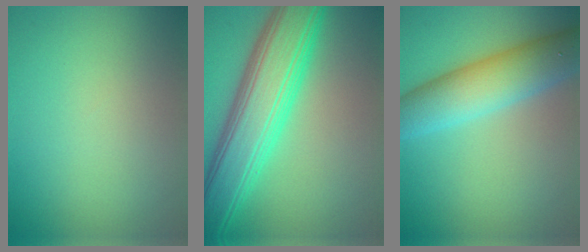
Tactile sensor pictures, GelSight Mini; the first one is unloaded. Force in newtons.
{"total": 9.2, "press": 9.2, "slide": 0.2}
{"total": 6.8, "press": 6.8, "slide": 0.2}